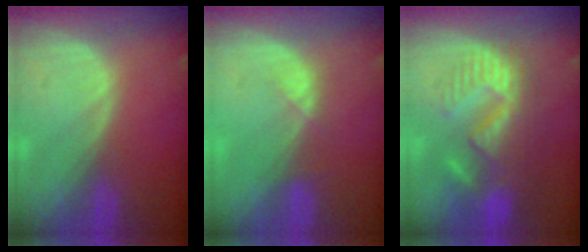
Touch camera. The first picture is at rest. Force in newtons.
{"total": 1.9, "press": 1.7, "slide": 0.9}
{"total": 10.9, "press": 9.6, "slide": 5.1}